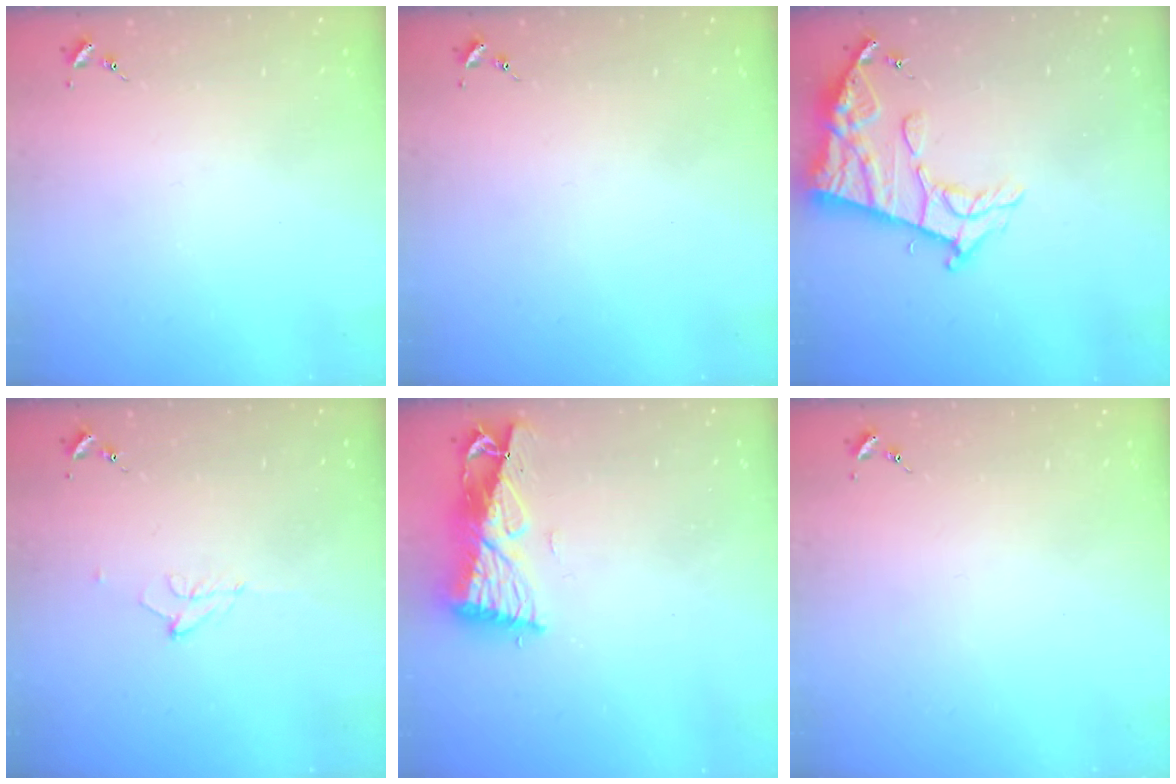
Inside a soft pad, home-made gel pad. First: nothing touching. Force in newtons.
{"total": 0.0}
{"total": 14.0, "press": 13.9, "slide": 1.1}
{"total": 7.2, "press": 7.1, "slide": 1.3}
{"total": 10.1, "press": 10.0, "slide": 1.4}
{"total": 0.0}